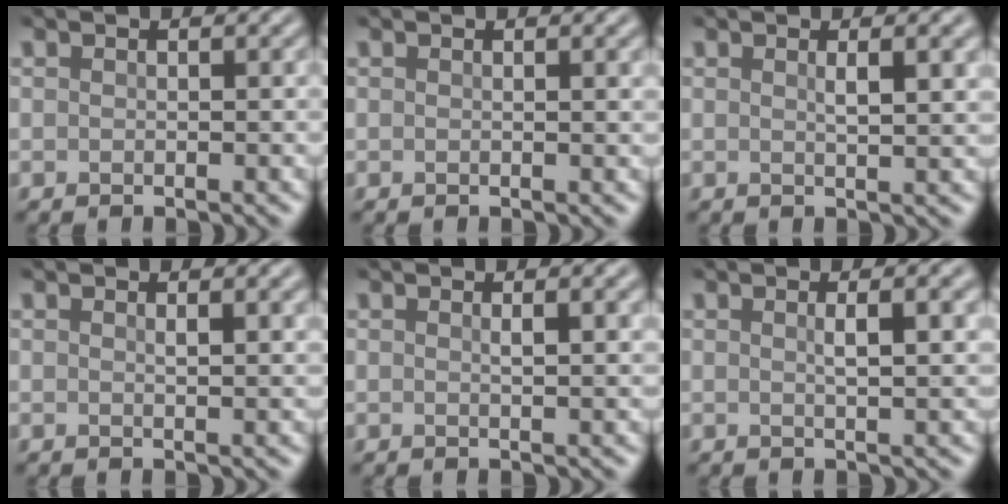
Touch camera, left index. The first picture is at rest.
{"total": 1.1, "force": [0.4, 0.3, 0.9], "torque": [-0.006, 0.002, 0.005]}
{"total": 2.7, "force": [0.9, 0.7, 2.5], "torque": [-0.026, 0.004, 0.012]}
{"total": 1.5, "force": [0.8, 0.4, 1.2], "torque": [-0.011, 0.001, 0.009]}
{"total": 2.0, "force": [0.7, 0.6, 1.8], "torque": [-0.017, 0.003, 0.008]}
{"total": 3.3, "force": [0.9, 0.9, 3.1], "torque": [-0.036, 0.005, 0.011]}